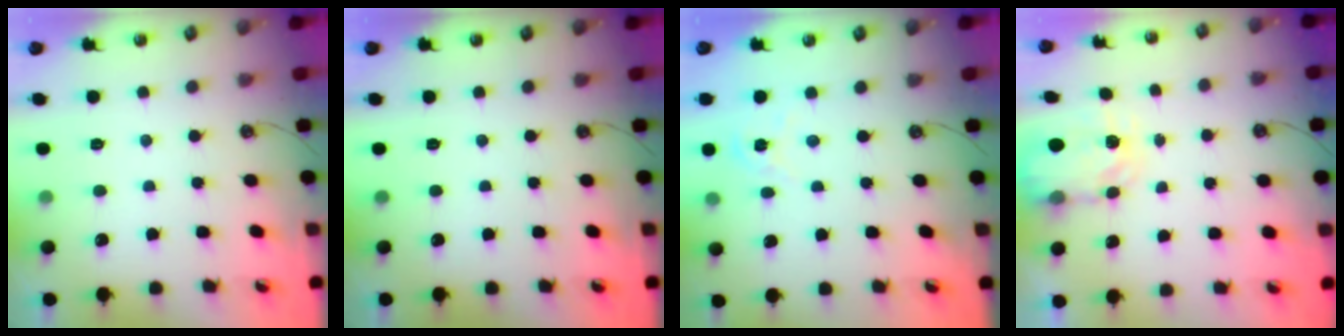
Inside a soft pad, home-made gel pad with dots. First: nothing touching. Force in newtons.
{"total": 0.0}
{"total": 2.9, "press": 2.9, "slide": 0.3}
{"total": 5.0, "press": 5.0, "slide": 0.3}